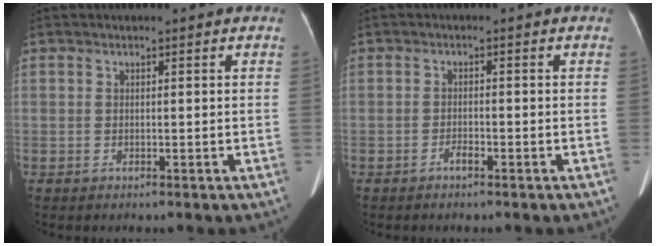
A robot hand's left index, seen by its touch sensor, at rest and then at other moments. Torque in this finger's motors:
{"motor_torque": [-0.05, 0.00, 0.01, 0.00]}